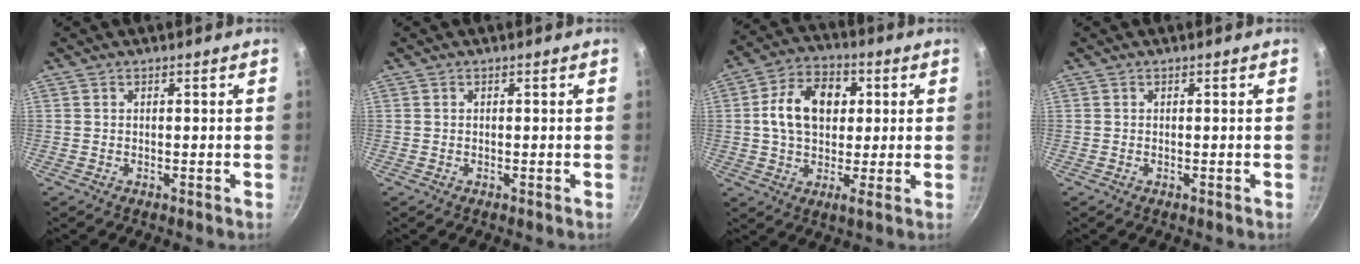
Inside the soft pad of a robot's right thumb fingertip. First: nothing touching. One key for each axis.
{"total": 0.0}
{"total": 13.5, "fx": 2.5, "fy": 9.0, "fz": 9.7, "tx": -0.136, "ty": 0.008, "tz": 0.022}
{"total": 0.0}